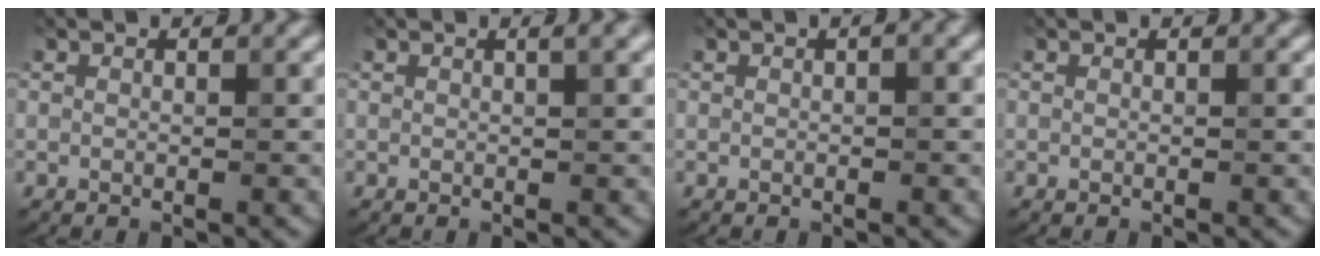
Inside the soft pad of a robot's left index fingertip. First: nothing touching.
{"total": 1.2, "force": [0.5, 0.3, 1.1], "torque": [-0.011, 0.006, 0.006]}
{"total": 0.7, "force": [0.1, 0.1, 0.7], "torque": [-0.011, 0.005, 0.003]}
{"total": 0.0}